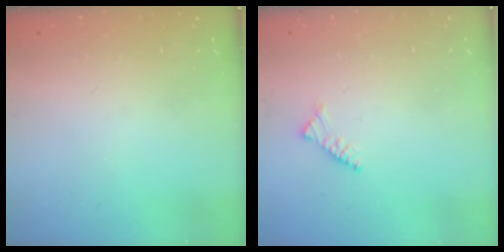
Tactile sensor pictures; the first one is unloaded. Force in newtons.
{"total": 3.0, "press": 2.9, "slide": 0.8}